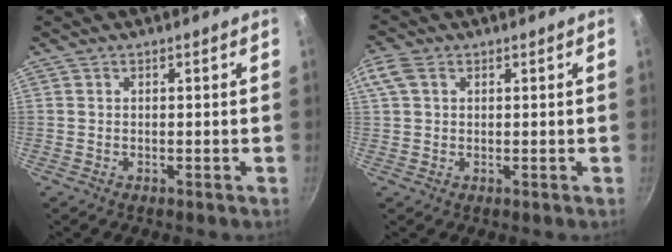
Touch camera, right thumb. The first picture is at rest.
{"total": 4.3, "force": [1.6, 2.9, 2.8], "torque": [-0.059, 0.012, 0.030]}